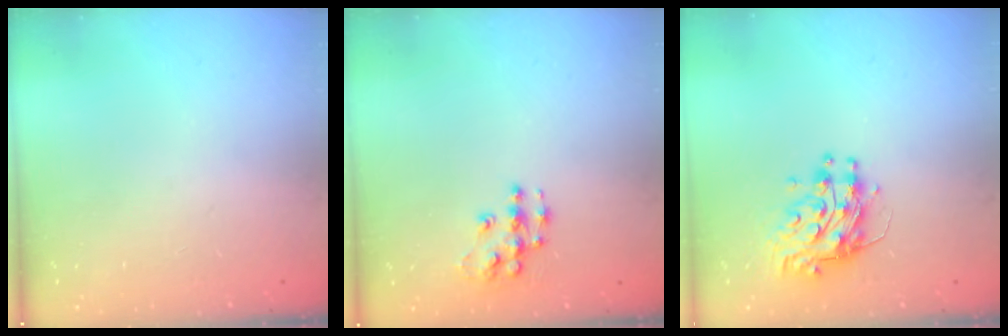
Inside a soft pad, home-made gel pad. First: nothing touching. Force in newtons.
{"total": 9.2, "press": 9.2, "slide": 0.5}
{"total": 9.8, "press": 9.8, "slide": 1.1}